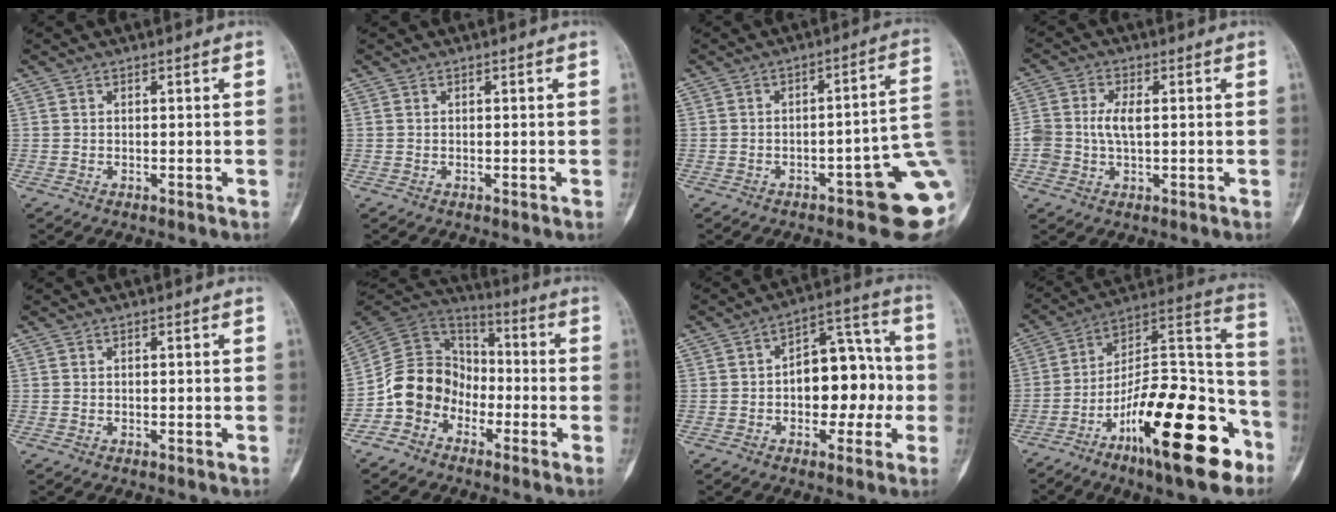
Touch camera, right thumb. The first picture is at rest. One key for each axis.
{"total": 0.0}
{"total": 14.1, "fx": -4.9, "fy": 4.4, "fz": 12.5, "tx": -0.097, "ty": 0.043, "tz": -0.052}
{"total": 6.0, "fx": 0.0, "fy": 3.4, "fz": 4.9, "tx": -0.114, "ty": 0.015, "tz": 0.002}
{"total": 0.0}
{"total": 12.2, "fx": -5.1, "fy": 10.0, "fz": 4.8, "tx": -0.065, "ty": 0.072, "tz": -0.106}
{"total": 13.2, "fx": -1.3, "fy": 8.1, "fz": 10.3, "tx": -0.106, "ty": 0.049, "tz": -0.022}
{"total": 26.3, "fx": -13.5, "fy": 8.3, "fz": 21.0, "tx": -0.300, "ty": 0.089, "tz": -0.217}